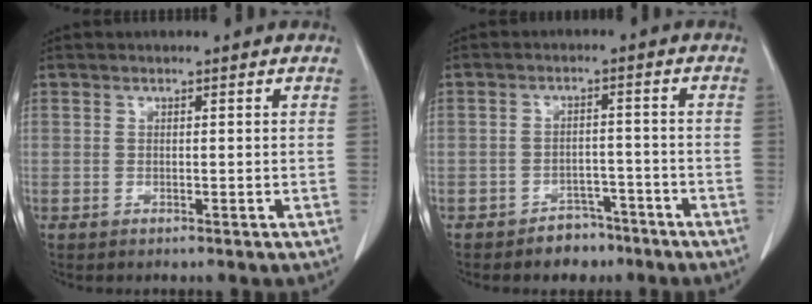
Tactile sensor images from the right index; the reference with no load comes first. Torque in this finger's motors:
{"motor_torque": [-0.34, -0.31, -0.19, -0.05]}